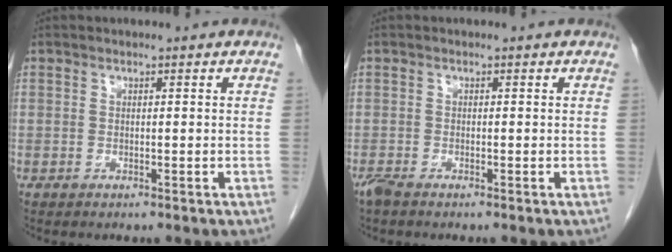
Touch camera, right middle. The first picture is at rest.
{"total": 1.5, "force": [-1.3, 0.2, 0.7], "torque": [-0.022, -0.005, -0.026]}